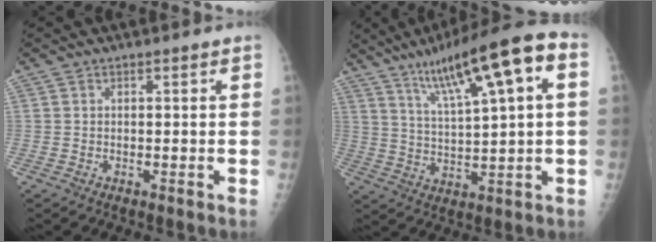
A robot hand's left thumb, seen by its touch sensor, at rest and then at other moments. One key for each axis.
{"total": 16.7, "fx": 6.9, "fy": 3.1, "fz": 14.9, "tx": -0.231, "ty": 0.006, "tz": 0.116}